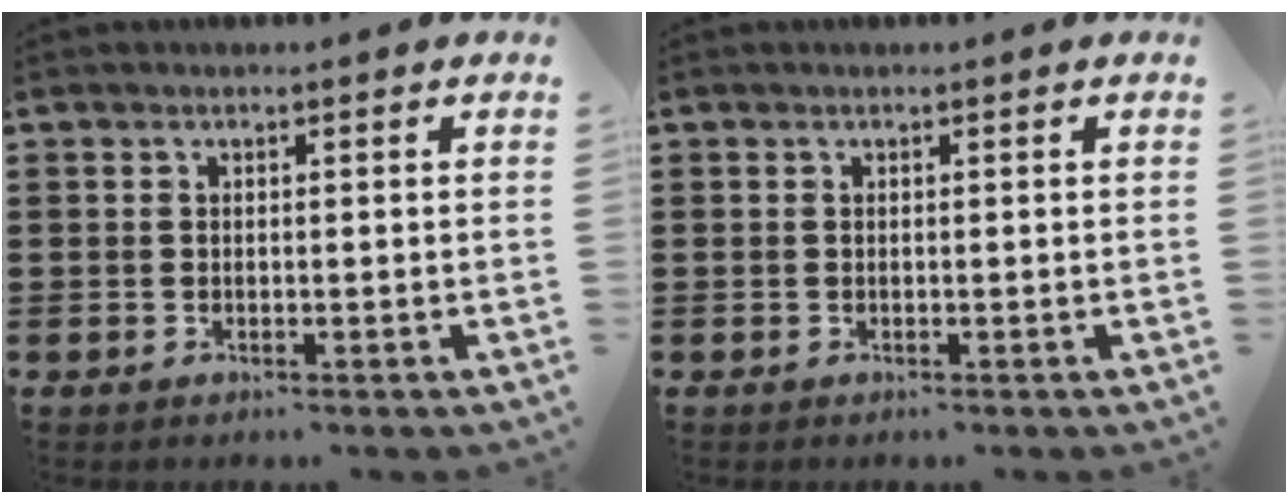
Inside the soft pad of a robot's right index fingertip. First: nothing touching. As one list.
[{"total": 0.0}]